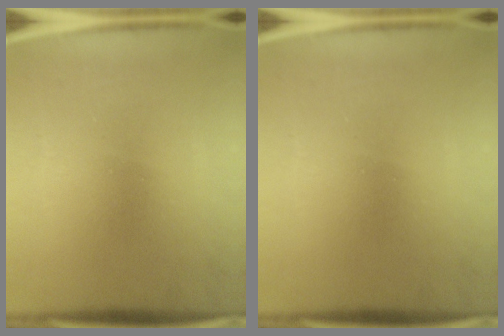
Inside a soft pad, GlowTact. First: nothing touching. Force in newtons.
{"total": 0.0}